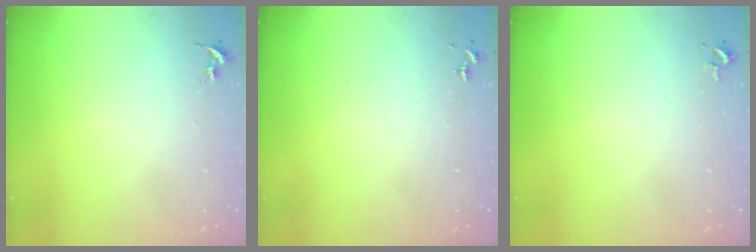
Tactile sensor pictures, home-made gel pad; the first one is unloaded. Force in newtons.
{"total": 0.0}
{"total": 2.2, "press": 2.2, "slide": 0.3}